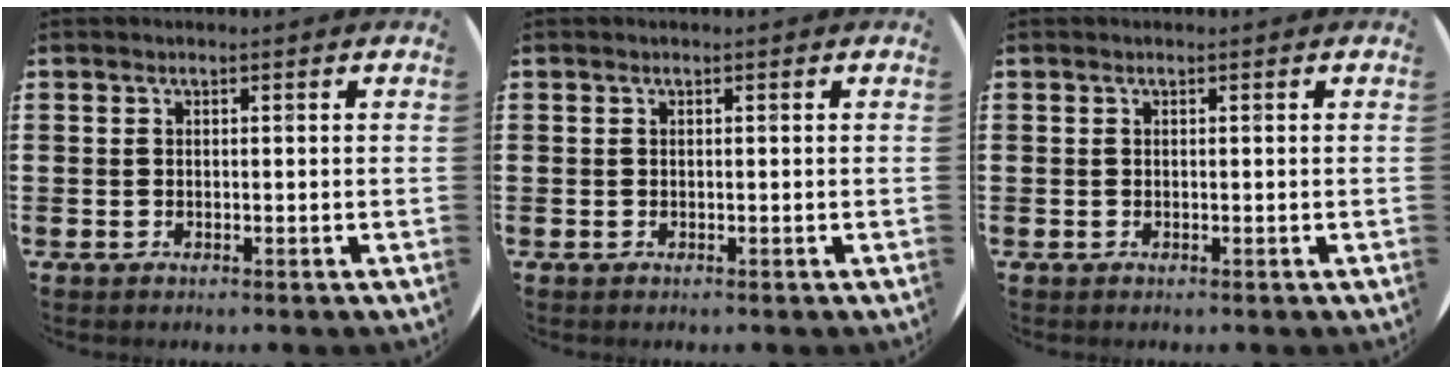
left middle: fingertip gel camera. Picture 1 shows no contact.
{"total": 0.0}
{"total": 0.0}